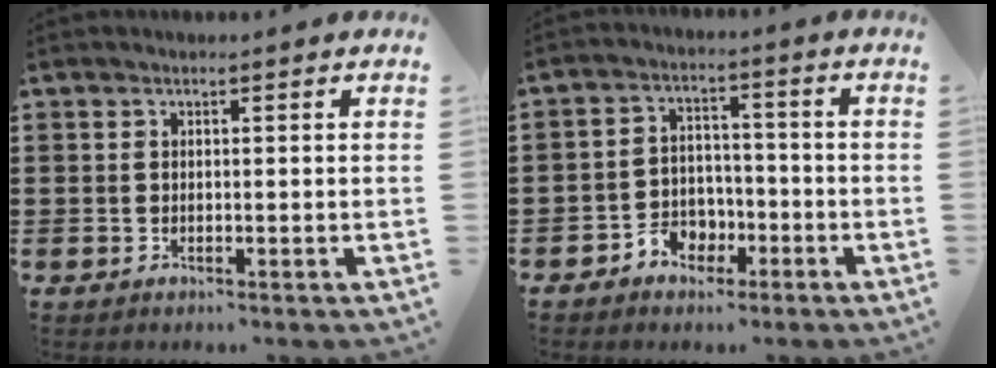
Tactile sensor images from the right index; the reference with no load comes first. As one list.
[{"total": 4.2, "force": [-2.4, 3.3, 1.2], "torque": [-0.030, 0.010, -0.045]}]